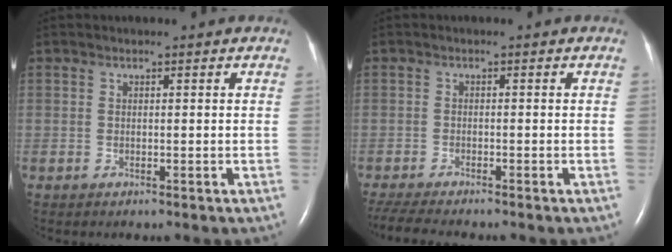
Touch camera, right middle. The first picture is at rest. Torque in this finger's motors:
{"motor_torque": [0.41, -0.43, 0.01, 0.03]}